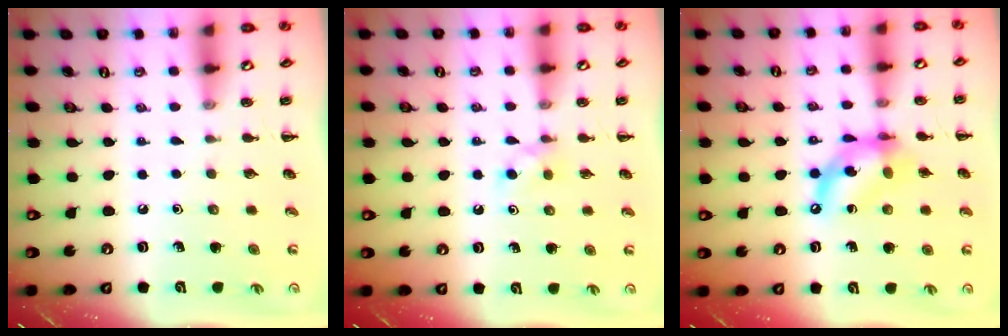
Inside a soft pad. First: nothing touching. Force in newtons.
{"total": 3.5, "press": 3.4, "slide": 1.1}
{"total": 13.2, "press": 12.8, "slide": 3.3}